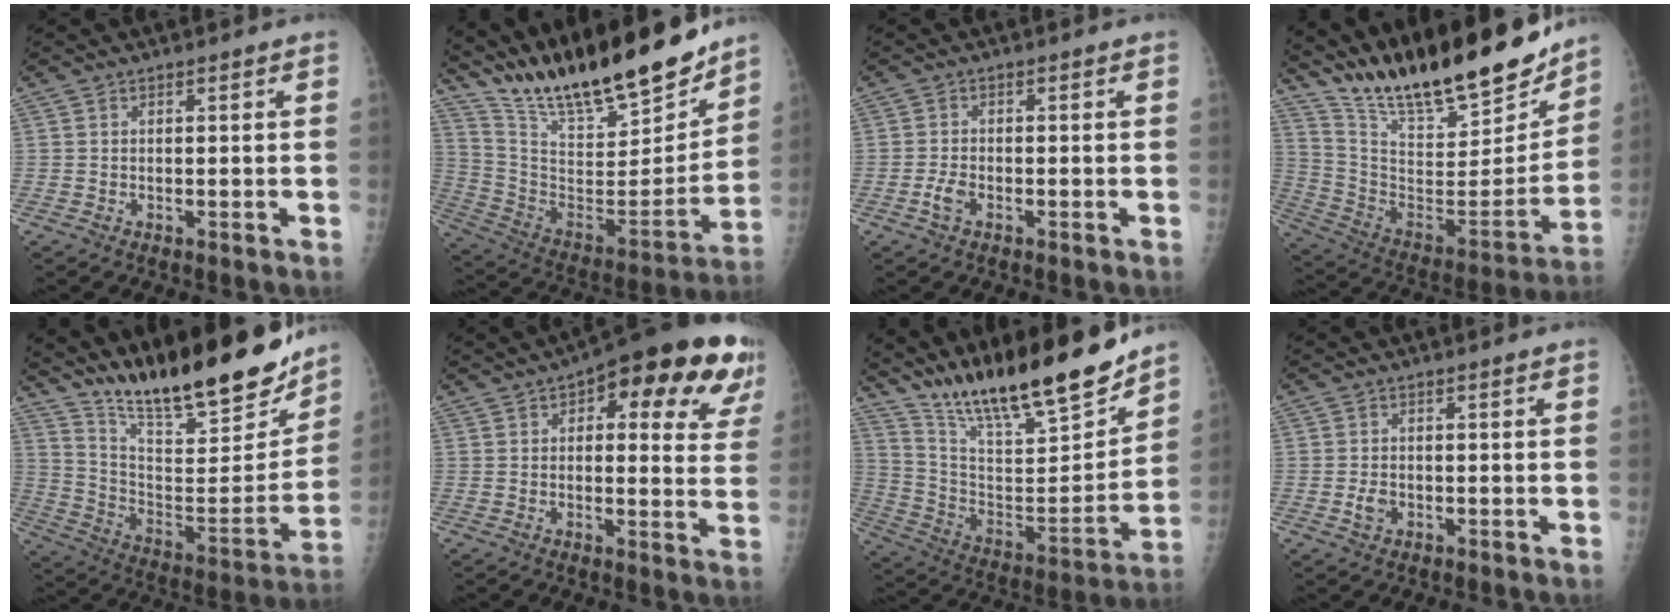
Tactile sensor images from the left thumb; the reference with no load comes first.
{"total": 25.5, "force": [21.6, 5.6, 12.2], "torque": [-0.175, -0.109, 0.365]}
{"total": 2.4, "force": [-1.2, 1.2, 1.7], "torque": [-0.042, 0.009, -0.025]}
{"total": 27.0, "force": [22.4, 6.9, 13.5], "torque": [-0.194, -0.104, 0.365]}
{"total": 25.2, "force": [20.5, 5.7, 13.6], "torque": [-0.182, -0.101, 0.323]}
{"total": 20.3, "force": [10.0, 8.1, 15.7], "torque": [-0.159, -0.005, 0.113]}
{"total": 23.5, "force": [19.2, 4.6, 12.6], "torque": [-0.181, -0.098, 0.332]}
{"total": 2.2, "force": [-0.7, 1.6, 1.3], "torque": [-0.022, 0.006, -0.011]}